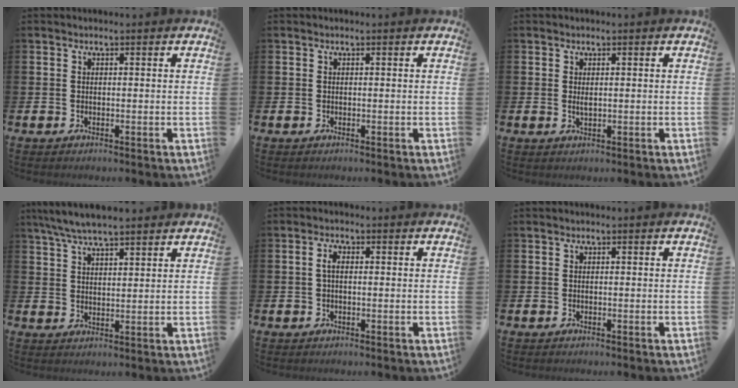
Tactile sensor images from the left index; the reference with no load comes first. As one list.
[{"total": 0.0}, {"total": 0.8, "force": [0.4, 0.3, 0.6], "torque": [-0.012, 0.003, 0.006]}, {"total": 5.9, "force": [5.4, 0.7, 2.2], "torque": [-0.063, -0.008, 0.101]}, {"total": 1.8, "force": [0.2, 0.8, 1.6], "torque": [-0.026, 0.004, 0.002]}, {"total": 0.0}]